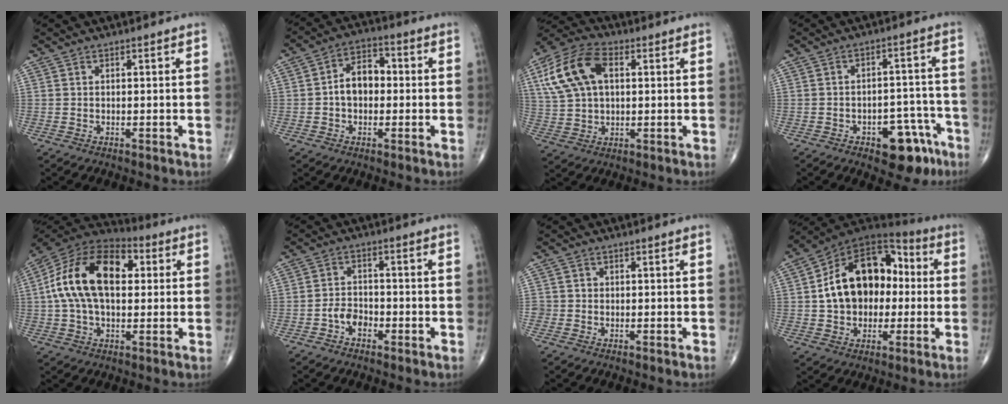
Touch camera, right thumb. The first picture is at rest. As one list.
[{"total": 7.7, "force": [-0.3, 5.3, 5.5], "torque": [-0.074, 0.027, -0.015]}, {"total": 14.7, "force": [4.0, 8.9, 10.9], "torque": [-0.217, 0.017, 0.071]}, {"total": 10.6, "force": [-5.9, 5.4, 6.9], "torque": [-0.057, 0.049, -0.071]}, {"total": 20.4, "force": [3.3, 12.1, 16.1], "torque": [-0.284, 0.027, 0.045]}, {"total": 4.1, "force": [-1.9, 2.8, 2.2], "torque": [-0.023, 0.019, -0.040]}, {"total": 1.9, "force": [-0.4, 1.9, 0.0], "torque": [0.016, 0.009, -0.010]}, {"total": 20.0, "force": [0.8, 14.0, 14.3], "torque": [-0.195, 0.038, 0.010]}]